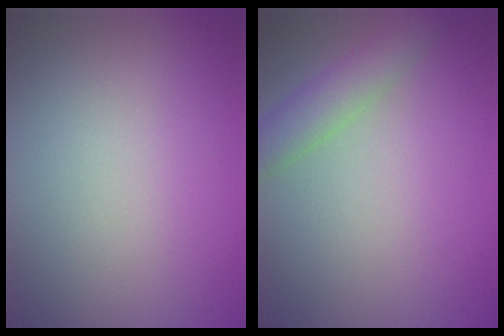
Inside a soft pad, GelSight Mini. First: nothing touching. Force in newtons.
{"total": 2.8, "press": 2.8, "slide": 0.2}